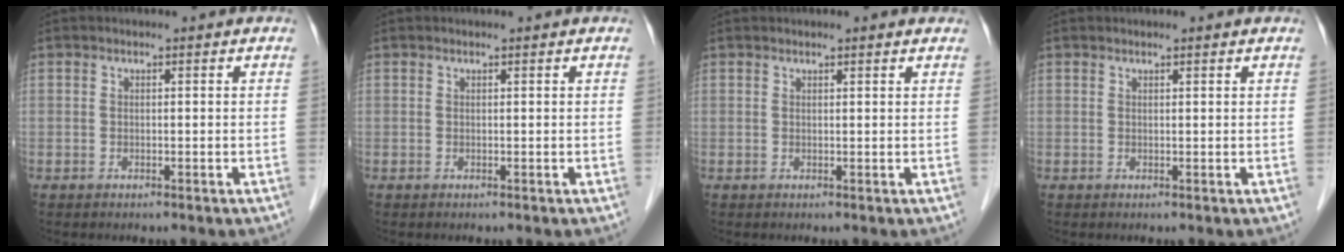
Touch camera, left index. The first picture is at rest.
{"total": 0.0}
{"total": 1.7, "force": [1.6, 0.3, 0.4], "torque": [-0.011, 0.016, 0.019]}
{"total": 0.8, "force": [0.8, 0.1, 0.2], "torque": [-0.007, 0.012, 0.014]}